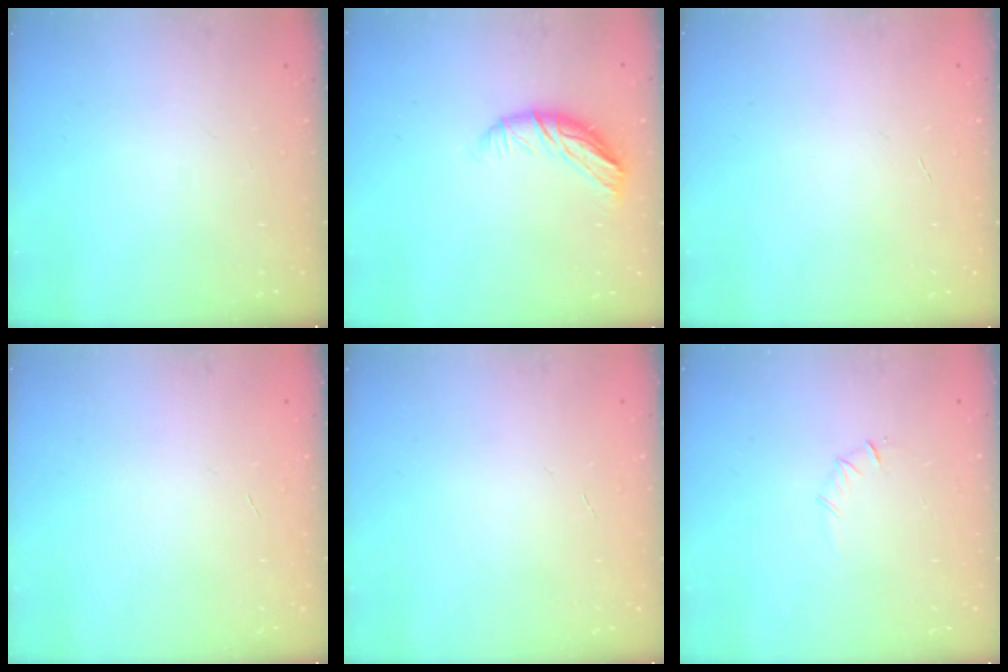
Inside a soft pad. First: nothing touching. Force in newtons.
{"total": 10.4, "press": 10.3, "slide": 1.5}
{"total": 0.0}
{"total": 0.0}
{"total": 0.0}
{"total": 4.0, "press": 3.9, "slide": 1.1}